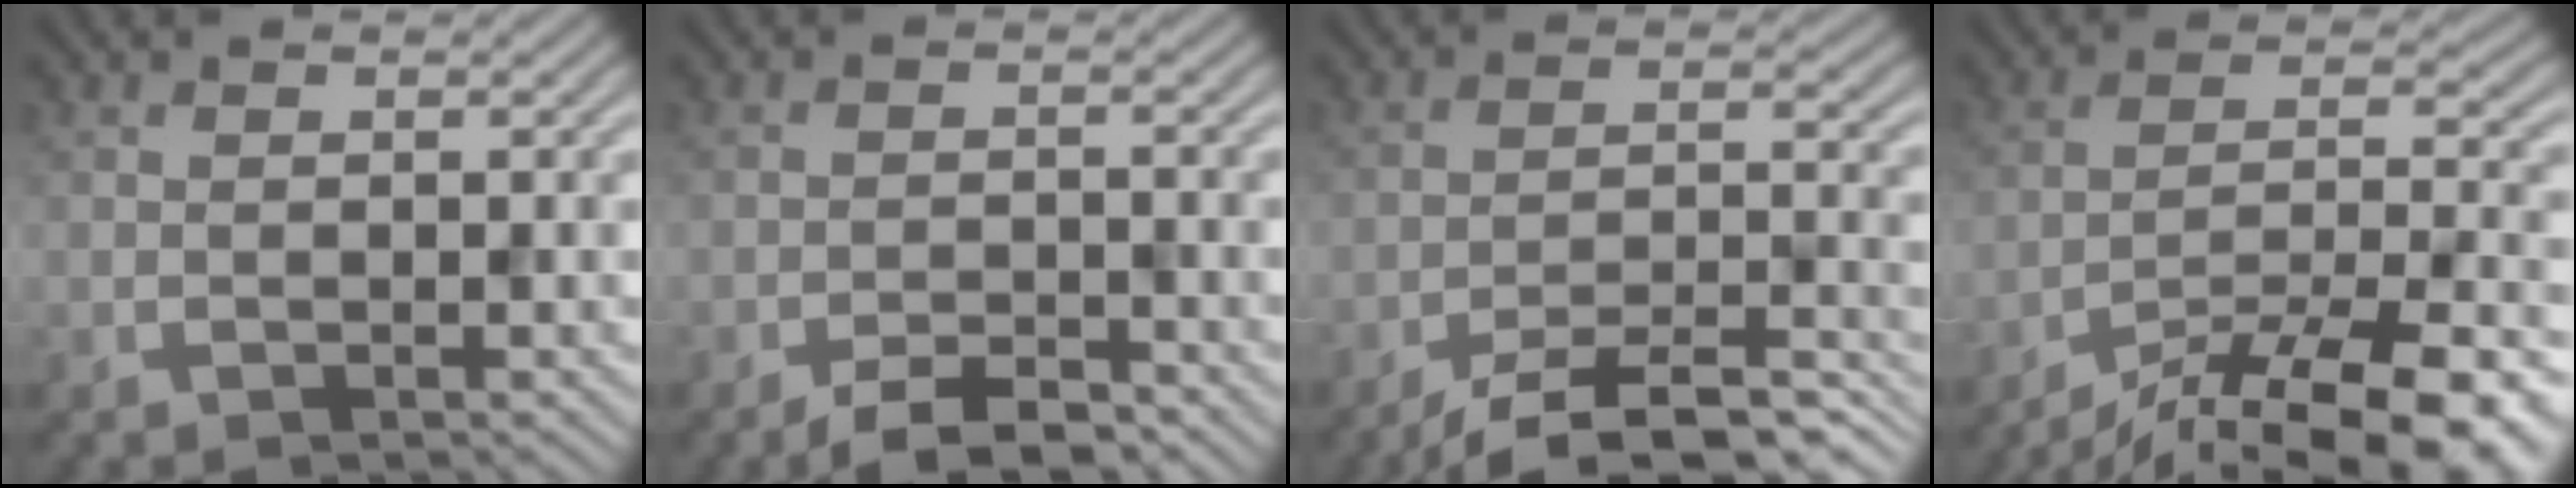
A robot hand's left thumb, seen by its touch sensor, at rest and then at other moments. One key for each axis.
{"total": 4.1, "fx": -3.3, "fy": 0.9, "fz": 2.2, "tx": -0.035, "ty": 0.003, "tz": -0.058}
{"total": 10.6, "fx": -8.7, "fy": 2.0, "fz": 5.6, "tx": -0.100, "ty": -0.007, "tz": -0.130}
{"total": 16.4, "fx": -13.3, "fy": 3.9, "fz": 8.8, "tx": -0.139, "ty": -0.018, "tz": -0.197}